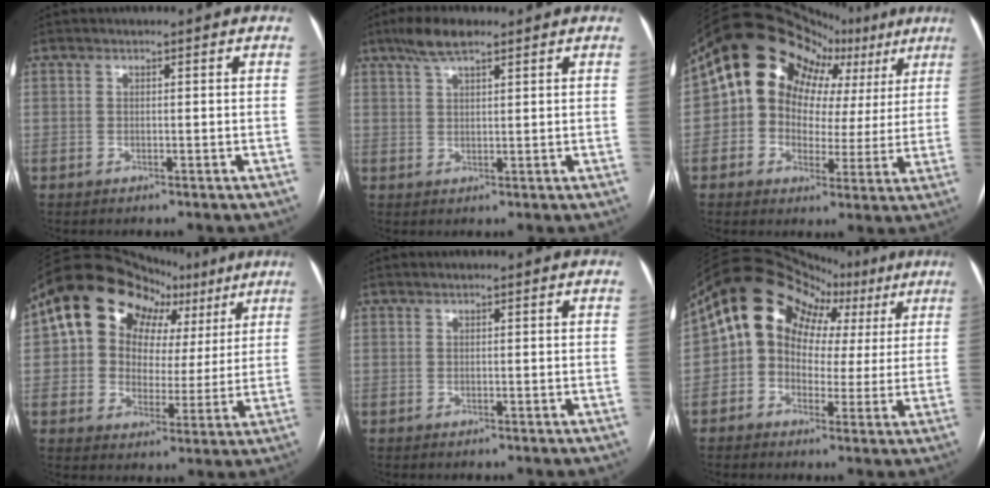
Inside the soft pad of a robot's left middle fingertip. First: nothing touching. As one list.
[{"total": 4.9, "force": [3.4, 1.1, 3.2], "torque": [-0.069, 0.015, 0.064]}, {"total": 17.7, "force": [9.2, 12.1, 9.0], "torque": [-0.133, 0.061, 0.117]}, {"total": 16.5, "force": [8.1, 12.2, 7.6], "torque": [-0.094, 0.061, 0.117]}, {"total": 0.0}, {"total": 16.0, "force": [5.9, 12.8, 7.5], "torque": [-0.120, 0.078, 0.082]}]